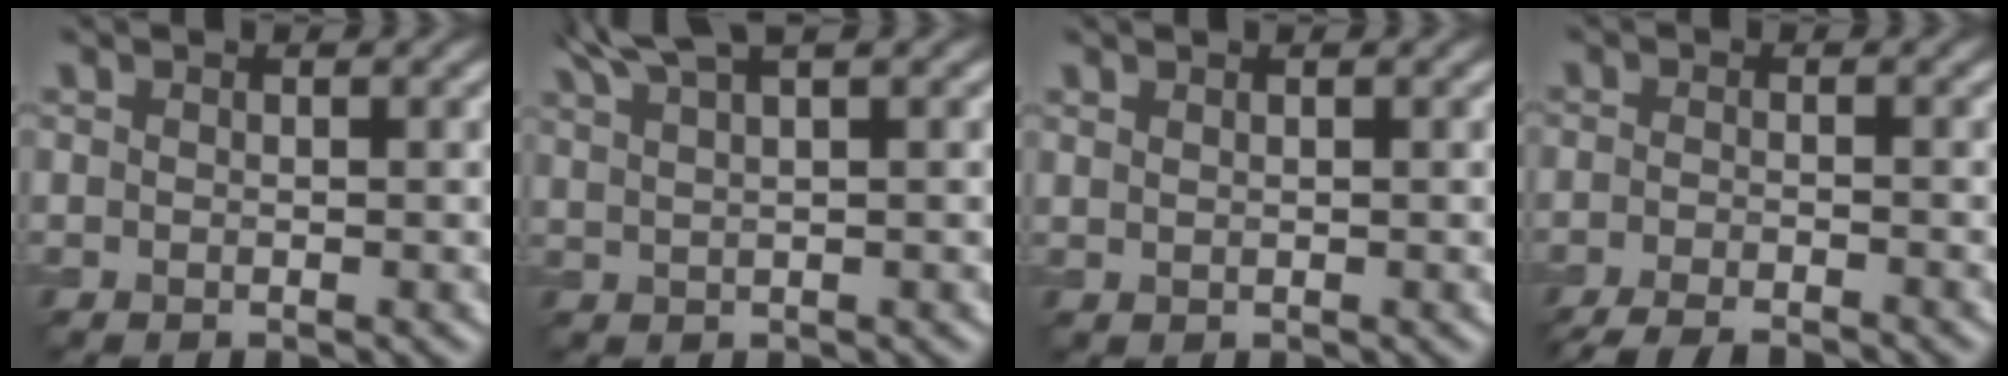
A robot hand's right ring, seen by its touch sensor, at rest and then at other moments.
{"total": 4.9, "force": [3.7, 1.0, 3.0], "torque": [-0.042, 0.016, 0.046]}
{"total": 1.1, "force": [0.8, 0.4, 0.5], "torque": [-0.004, -0.005, 0.010]}
{"total": 4.9, "force": [-4.1, 0.9, 2.5], "torque": [-0.042, -0.014, -0.071]}